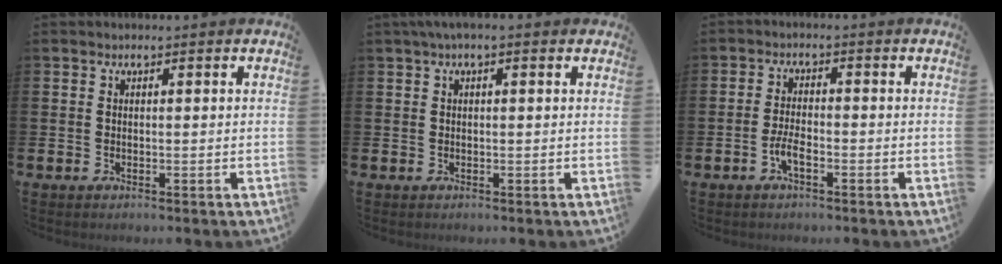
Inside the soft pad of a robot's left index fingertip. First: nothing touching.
{"total": 1.2, "force": [0.6, 0.2, 1.1], "torque": [-0.017, 0.003, 0.008]}
{"total": 2.7, "force": [-1.2, 0.8, 2.3], "torque": [-0.049, 0.001, -0.026]}